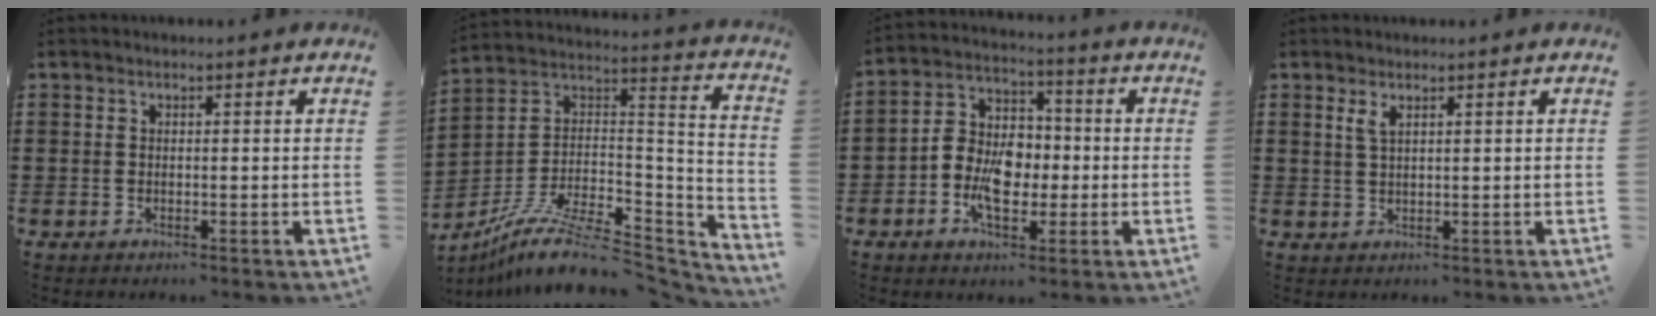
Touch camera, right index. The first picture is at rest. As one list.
[{"total": 12.4, "force": [-8.8, 4.0, 7.9], "torque": [-0.141, 0.018, -0.161]}, {"total": 7.9, "force": [-1.9, 5.8, 5.1], "torque": [-0.116, 0.008, -0.043]}, {"total": 1.7, "force": [1.0, 0.5, 1.3], "torque": [-0.029, 0.003, 0.017]}]